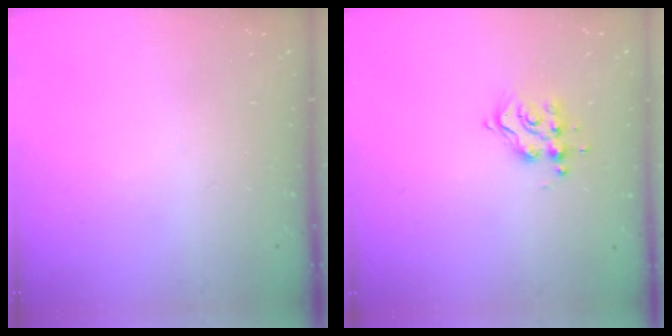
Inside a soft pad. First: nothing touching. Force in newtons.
{"total": 8.9, "press": 8.8, "slide": 0.8}